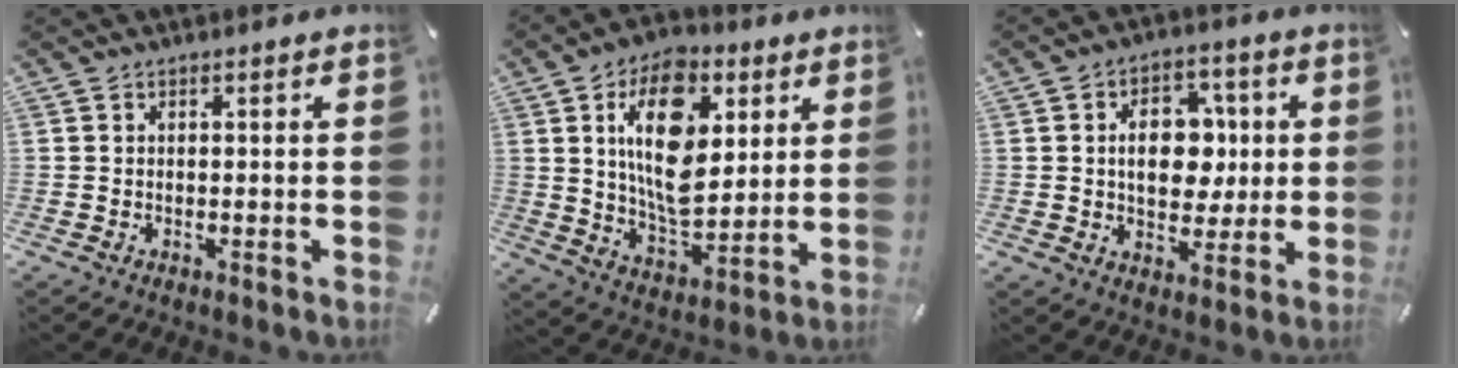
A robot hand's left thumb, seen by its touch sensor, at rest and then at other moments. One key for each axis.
{"total": 18.1, "fx": 5.4, "fy": 11.3, "fz": 13.0, "tx": -0.236, "ty": -0.010, "tz": 0.092}
{"total": 11.9, "fx": 1.2, "fy": 8.7, "fz": 8.0, "tx": -0.112, "ty": 0.004, "tz": 0.017}